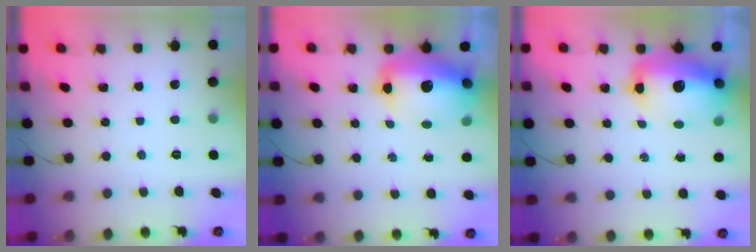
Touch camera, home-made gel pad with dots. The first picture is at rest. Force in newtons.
{"total": 16.5, "press": 16.0, "slide": 4.3}
{"total": 16.5, "press": 16.0, "slide": 4.3}